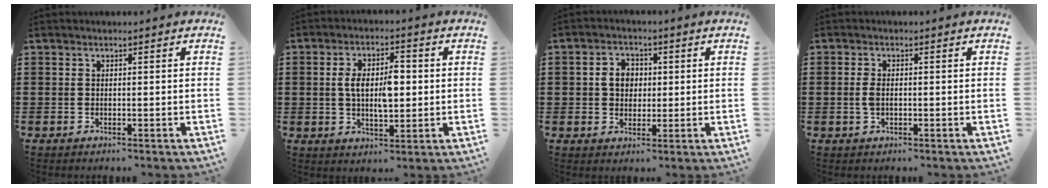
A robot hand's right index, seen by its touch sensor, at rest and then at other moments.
{"total": 7.0, "force": [0.4, 2.8, 6.4], "torque": [-0.124, 0.002, 0.000]}
{"total": 4.1, "force": [0.3, 3.4, 2.4], "torque": [-0.057, 0.014, 0.000]}
{"total": 2.1, "force": [-0.2, 0.8, 1.9], "torque": [-0.053, -0.006, -0.010]}